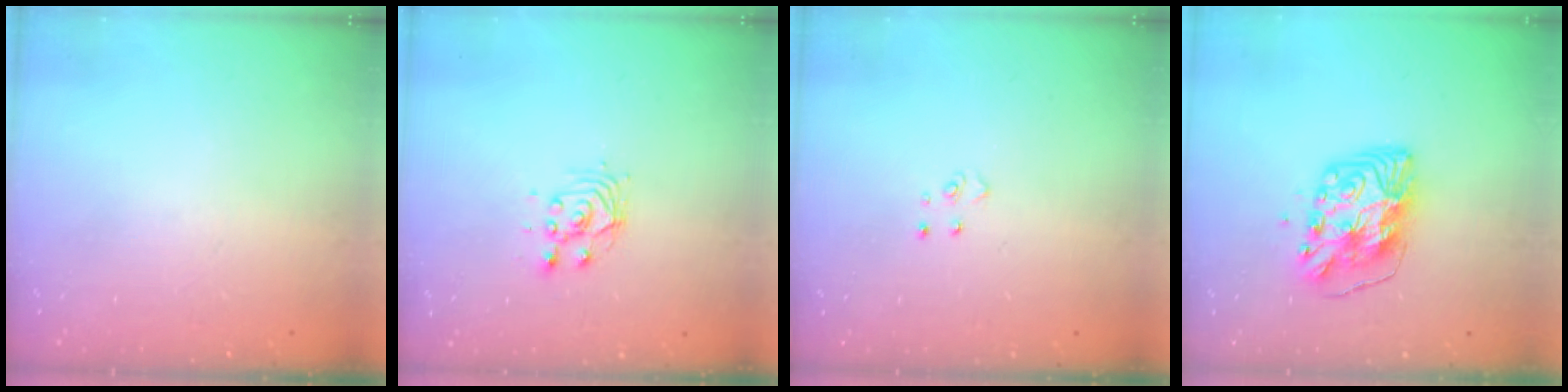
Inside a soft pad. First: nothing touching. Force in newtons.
{"total": 4.4, "press": 4.4, "slide": 0.2}
{"total": 2.6, "press": 2.6, "slide": 0.3}
{"total": 11.3, "press": 11.3, "slide": 1.1}